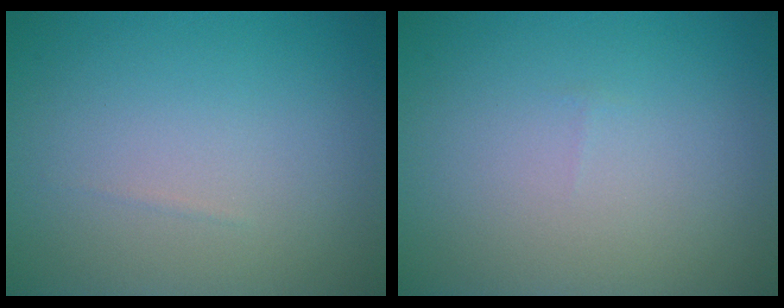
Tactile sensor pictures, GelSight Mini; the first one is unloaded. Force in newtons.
{"total": 0.0}